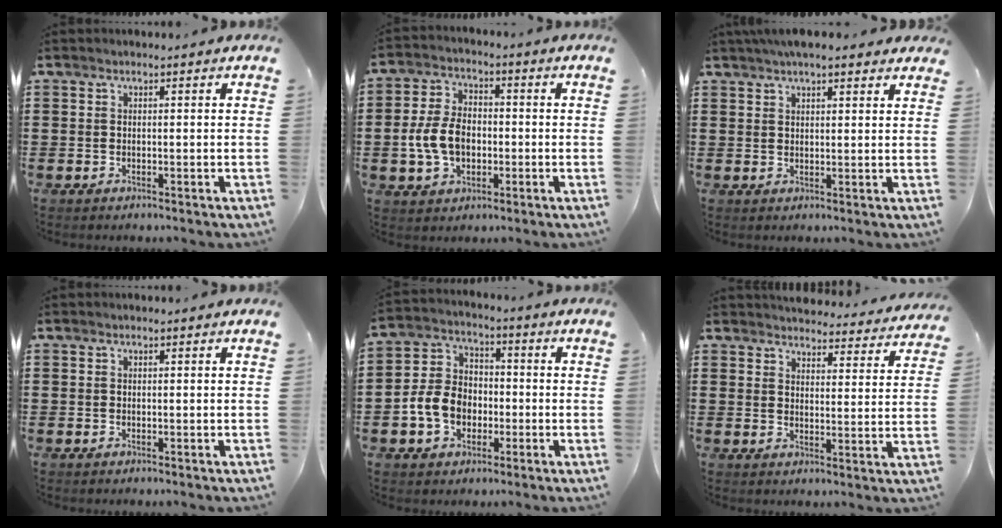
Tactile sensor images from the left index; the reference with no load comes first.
{"total": 7.6, "force": [-1.4, 5.1, 5.4], "torque": [-0.134, 0.004, -0.034]}
{"total": 4.1, "force": [3.4, 0.7, 2.1], "torque": [-0.048, 0.001, 0.063]}
{"total": 0.0}
{"total": 7.6, "force": [-2.3, 6.1, 4.0], "torque": [-0.105, 0.015, -0.047]}
{"total": 4.1, "force": [4.0, 0.2, 0.2], "torque": [-0.014, -0.030, 0.068]}